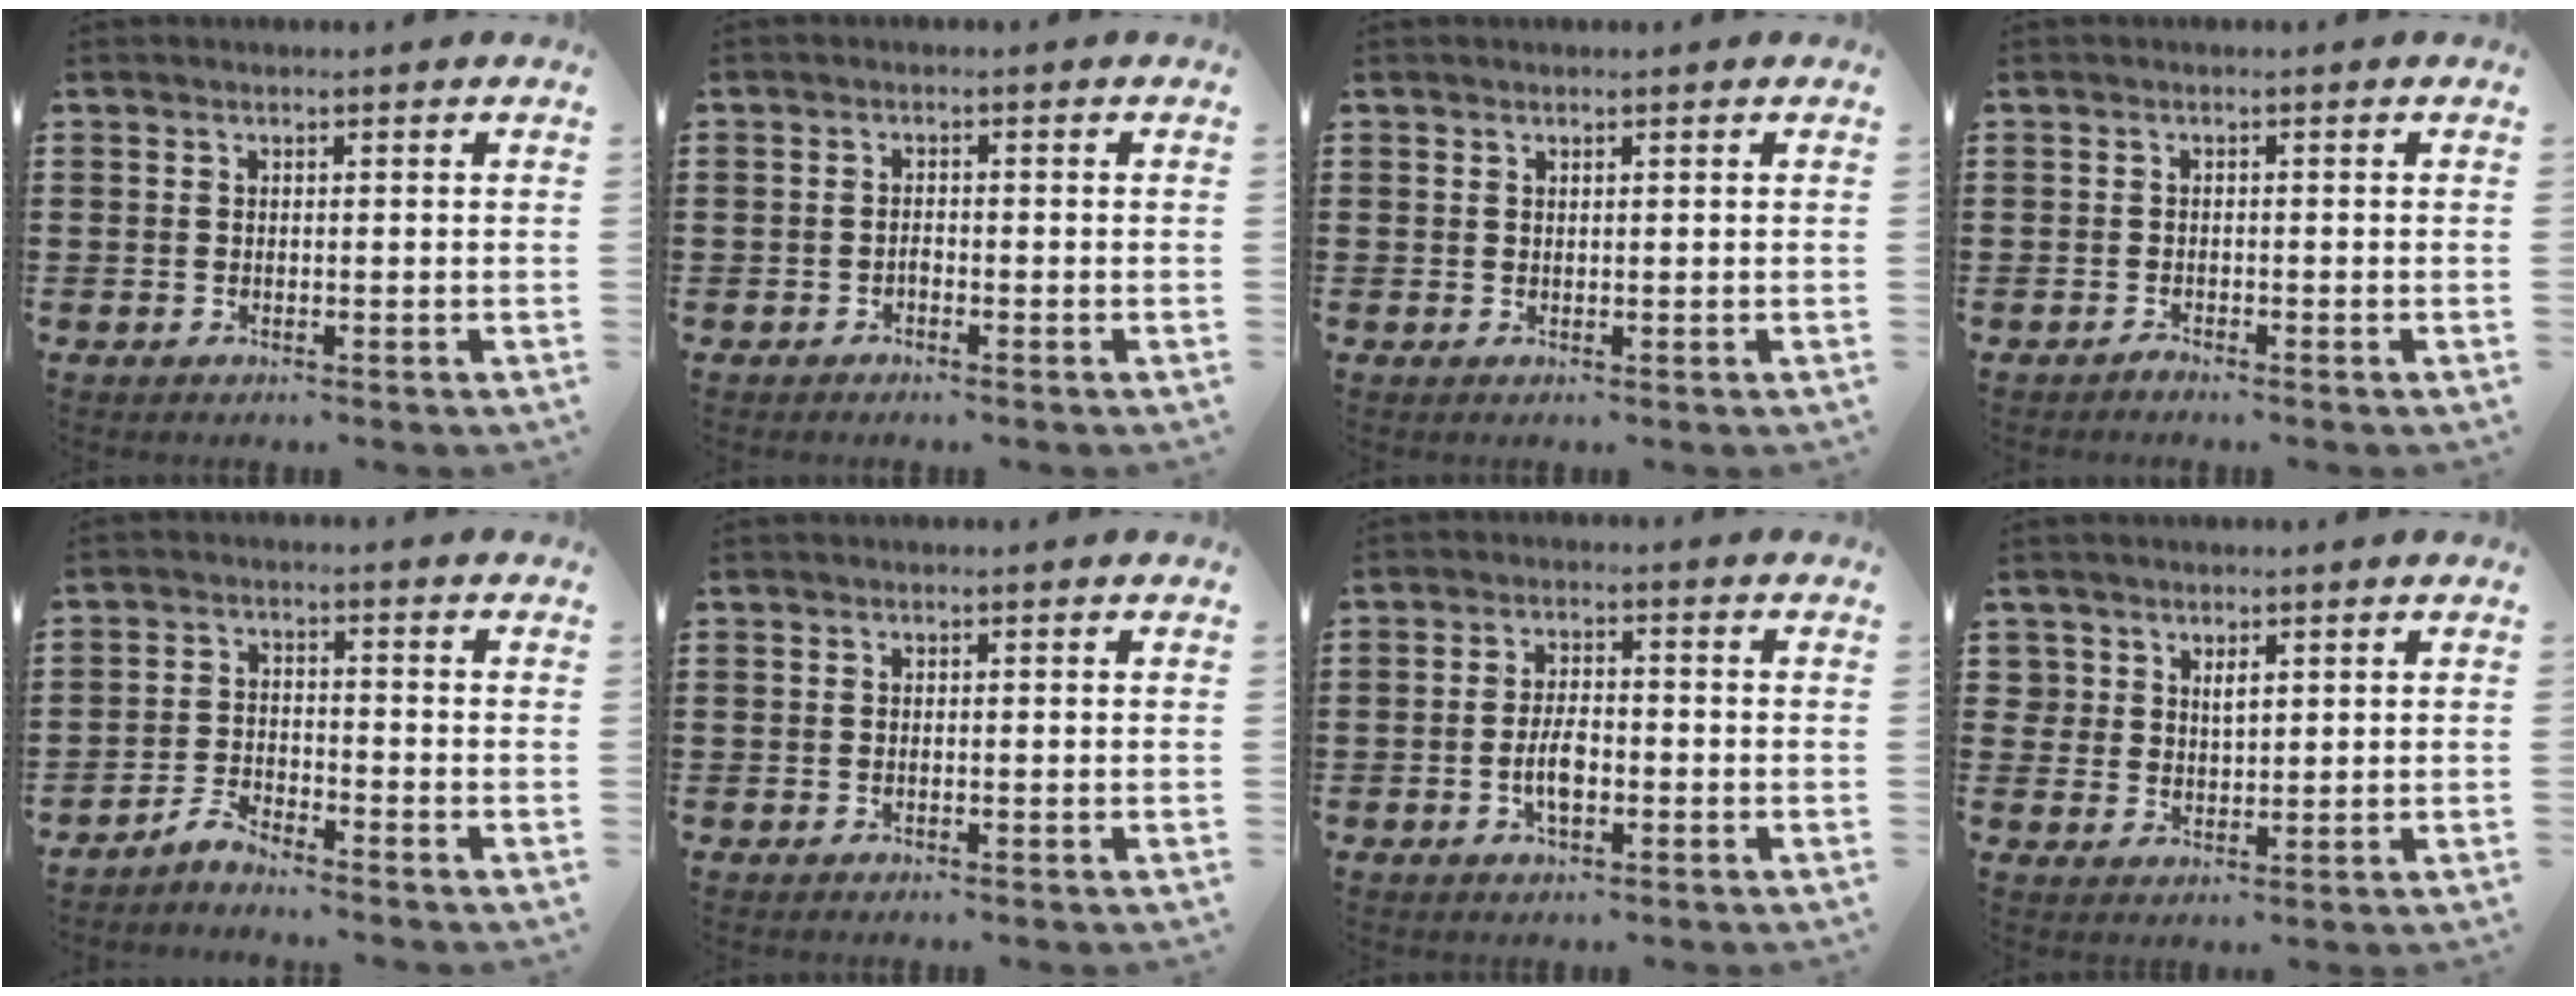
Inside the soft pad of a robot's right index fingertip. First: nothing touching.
{"total": 0.8, "force": [-0.6, 0.5, 0.4], "torque": [-0.010, 0.000, -0.011]}
{"total": 0.7, "force": [0.6, 0.3, 0.1], "torque": [-0.004, 0.001, 0.012]}
{"total": 0.8, "force": [-0.8, 0.1, 0.0], "torque": [-0.003, 0.001, -0.017]}
{"total": 3.3, "force": [-3.3, 0.1, 0.3], "torque": [-0.019, 0.001, -0.069]}
{"total": 0.0}
{"total": 4.6, "force": [-1.2, 2.0, 4.0], "torque": [-0.083, 0.003, -0.024]}
{"total": 2.6, "force": [1.7, 1.8, 0.9], "torque": [-0.018, 0.003, 0.031]}